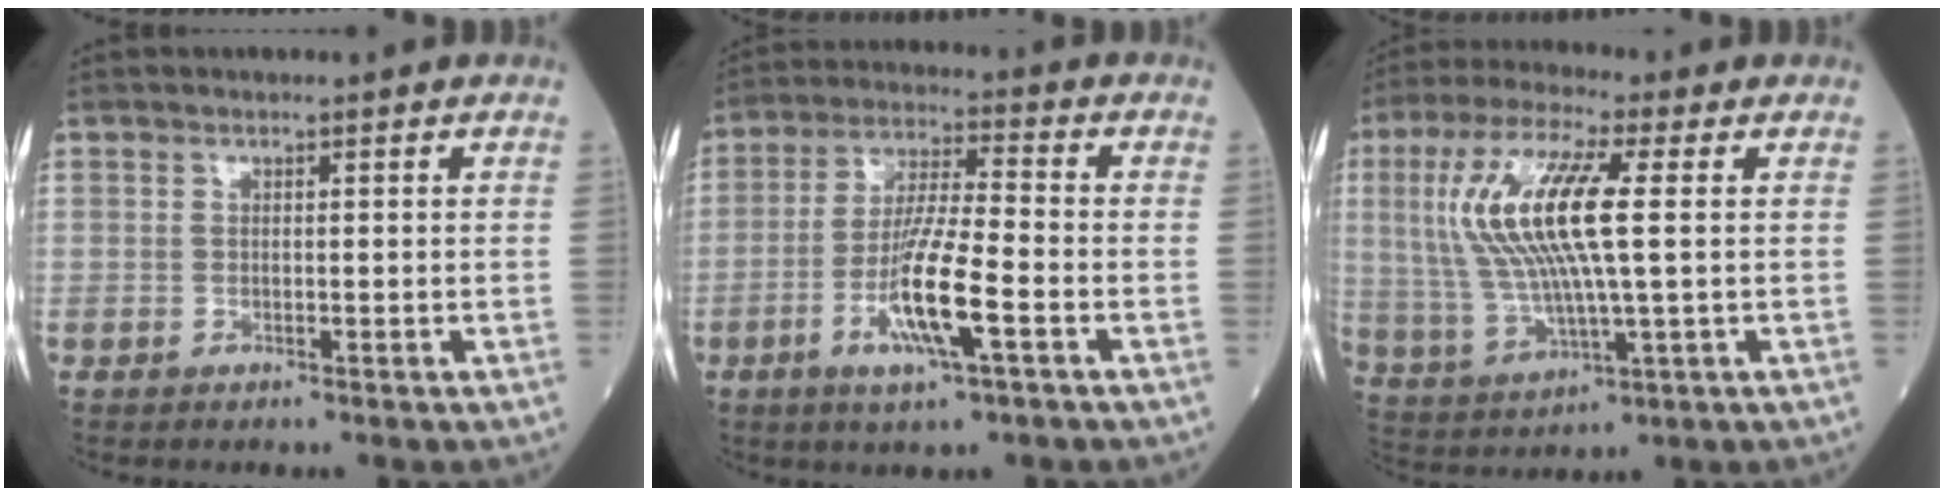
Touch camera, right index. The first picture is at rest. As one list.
[{"total": 11.2, "force": [-3.9, 0.9, 10.4], "torque": [-0.201, -0.010, -0.073]}, {"total": 14.6, "force": [2.5, 2.3, 14.2], "torque": [-0.307, 0.012, 0.047]}]